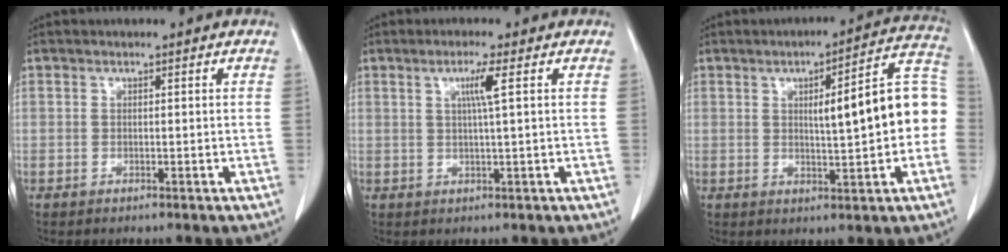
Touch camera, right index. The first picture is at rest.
{"total": 3.3, "force": [1.0, -0.7, 3.1], "torque": [-0.059, -0.001, 0.018]}
{"total": 13.1, "force": [0.3, 2.2, 12.9], "torque": [-0.162, 0.036, 0.003]}